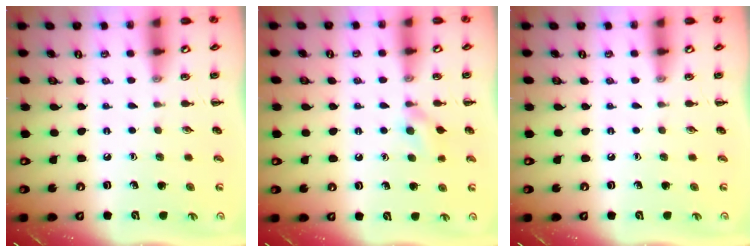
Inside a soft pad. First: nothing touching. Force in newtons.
{"total": 4.9, "press": 4.8, "slide": 1.2}
{"total": 0.0}